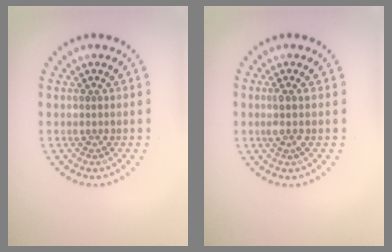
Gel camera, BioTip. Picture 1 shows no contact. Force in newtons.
{"total": 1.3, "press": 1.1, "slide": 0.8}